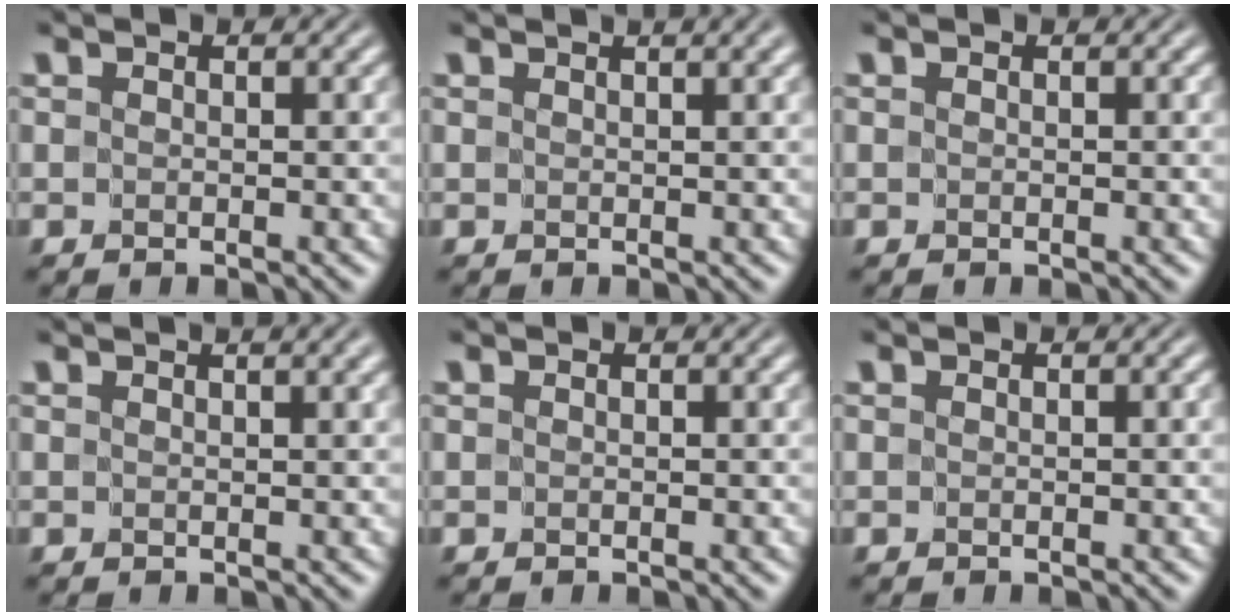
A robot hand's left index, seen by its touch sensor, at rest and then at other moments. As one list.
[{"total": 2.6, "force": [1.8, 0.6, 1.7], "torque": [-0.007, 0.000, 0.008]}, {"total": 0.0}, {"total": 2.0, "force": [1.6, 0.3, 1.2], "torque": [-0.005, -0.003, 0.009]}, {"total": 0.0}, {"total": 0.0}]